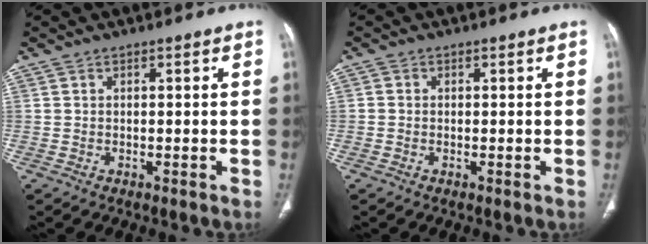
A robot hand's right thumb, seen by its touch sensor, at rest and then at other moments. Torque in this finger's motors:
{"motor_torque": [-0.15, -0.19, 0.42, -0.04, -0.01]}